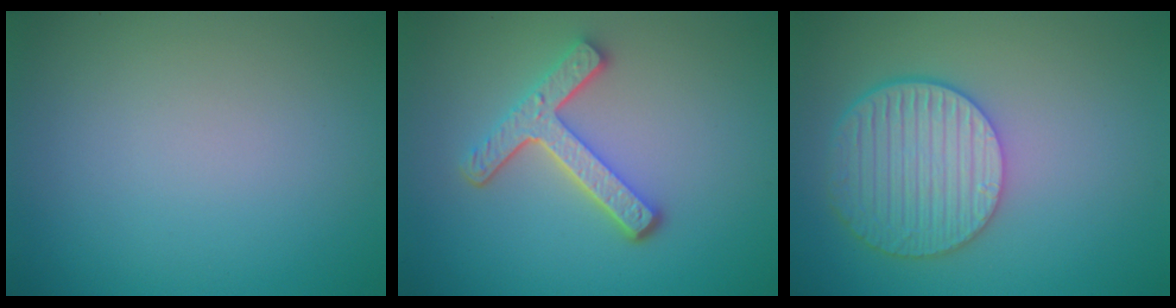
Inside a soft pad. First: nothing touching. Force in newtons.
{"total": 4.5, "press": 3.4, "slide": 2.9}
{"total": 5.7, "press": 4.8, "slide": 3.1}